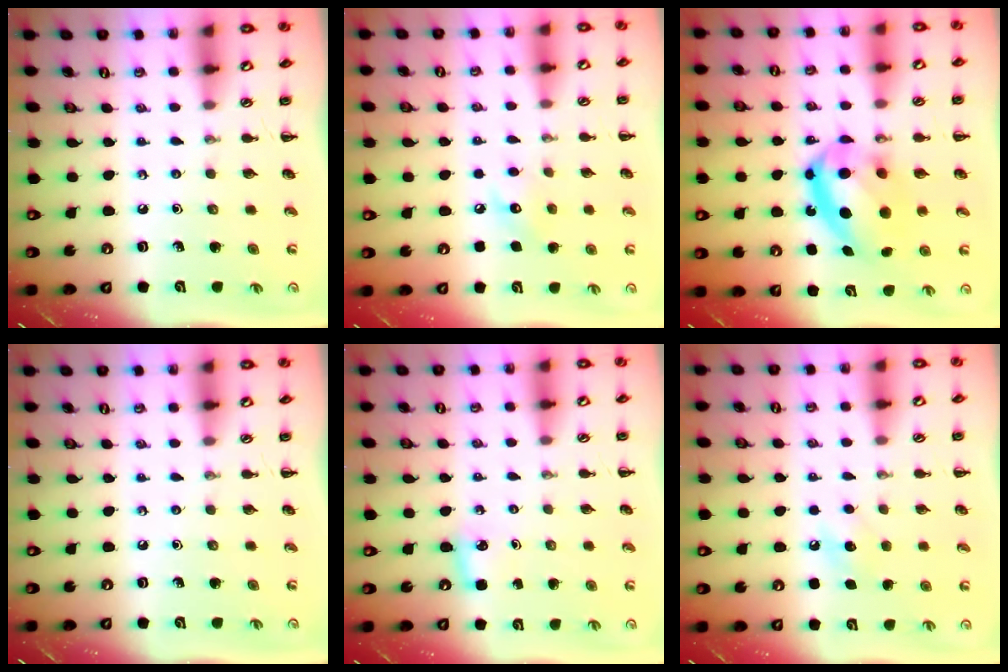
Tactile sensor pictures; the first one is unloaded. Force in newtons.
{"total": 6.8, "press": 6.7, "slide": 1.1}
{"total": 16.1, "press": 15.6, "slide": 4.0}
{"total": 0.0}
{"total": 3.5, "press": 3.4, "slide": 1.0}
{"total": 8.1, "press": 7.9, "slide": 1.8}